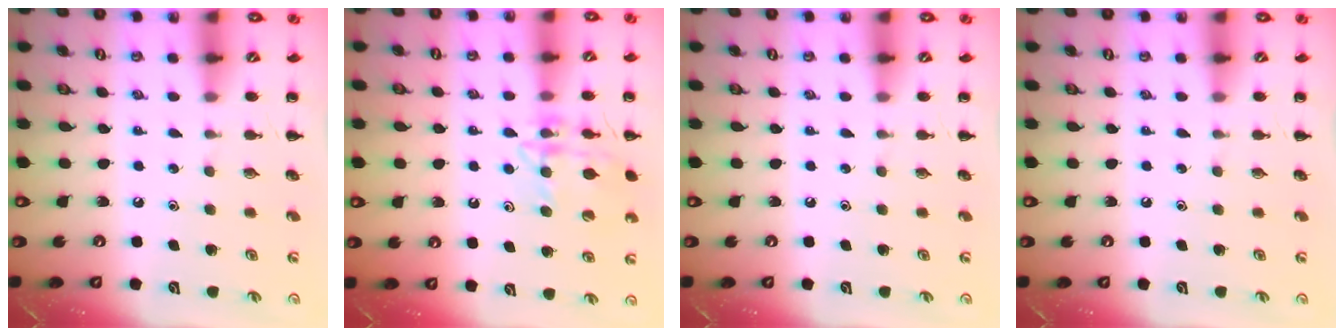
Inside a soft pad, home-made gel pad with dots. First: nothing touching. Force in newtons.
{"total": 14.2, "press": 14.2, "slide": 1.2}
{"total": 0.0}
{"total": 0.0}